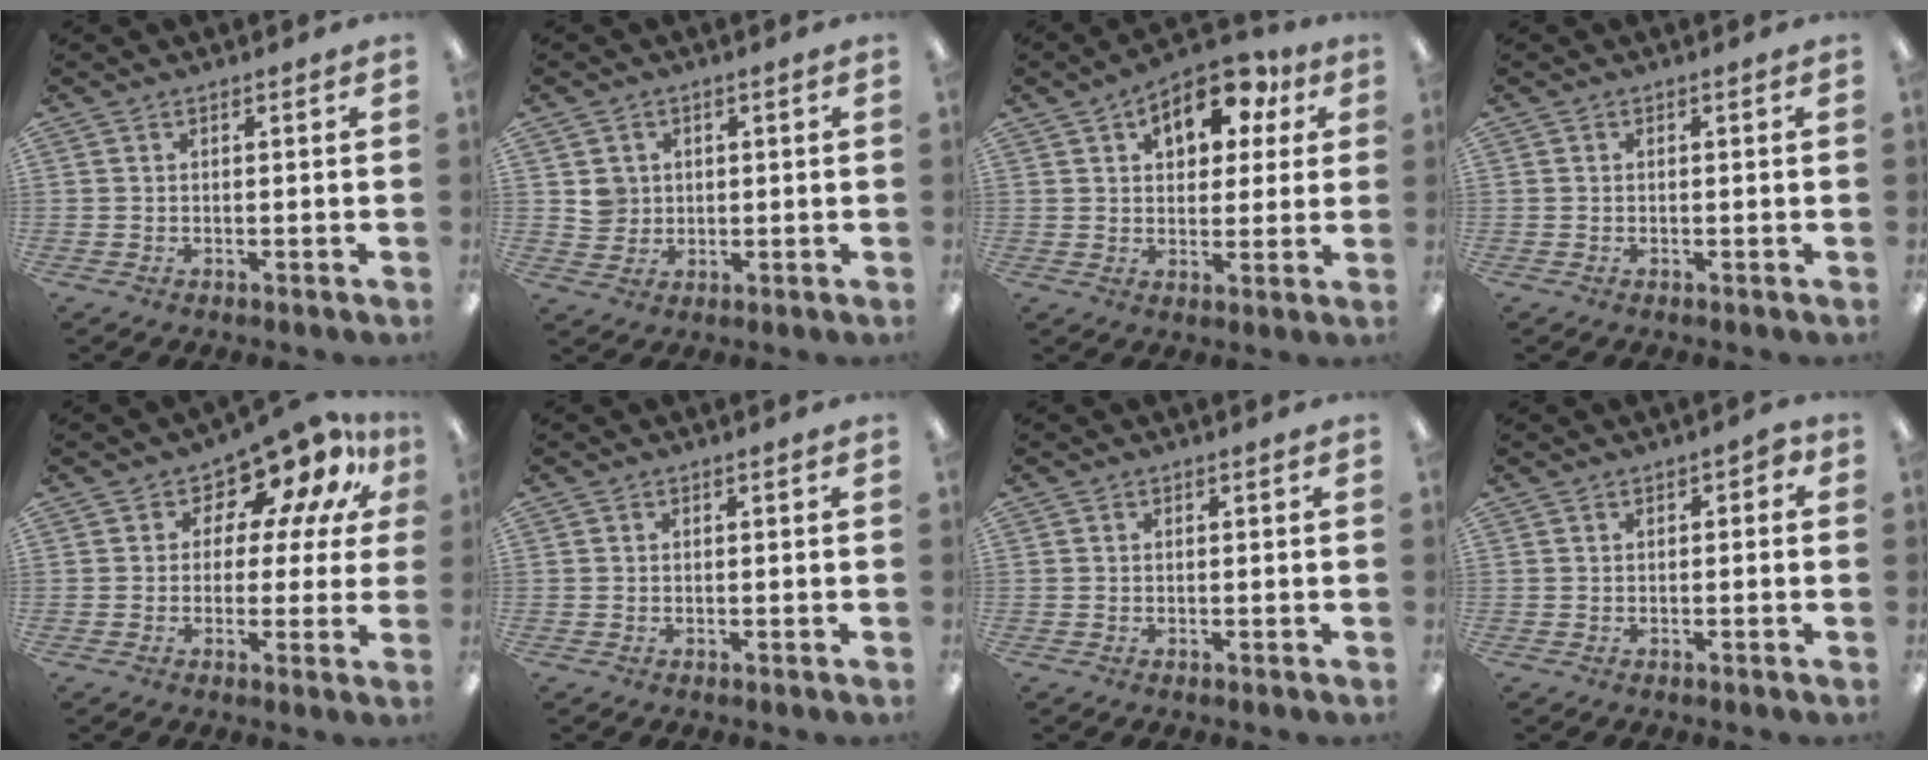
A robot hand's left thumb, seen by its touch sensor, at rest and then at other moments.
{"total": 4.2, "force": [1.0, 4.0, 0.7], "torque": [-0.009, 0.002, 0.015]}
{"total": 12.7, "force": [6.4, 7.6, 8.0], "torque": [-0.106, -0.013, 0.106]}
{"total": 0.0}
{"total": 10.8, "force": [7.9, 5.4, 5.0], "torque": [-0.089, -0.062, 0.141]}
{"total": 0.0}
{"total": 0.0}
{"total": 1.8, "force": [-0.4, 1.2, 1.2], "torque": [-0.023, 0.006, -0.008]}